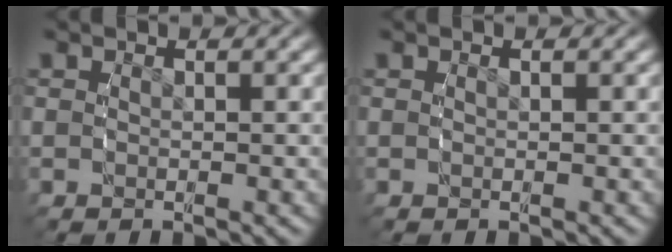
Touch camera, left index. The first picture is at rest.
{"total": 0.0}